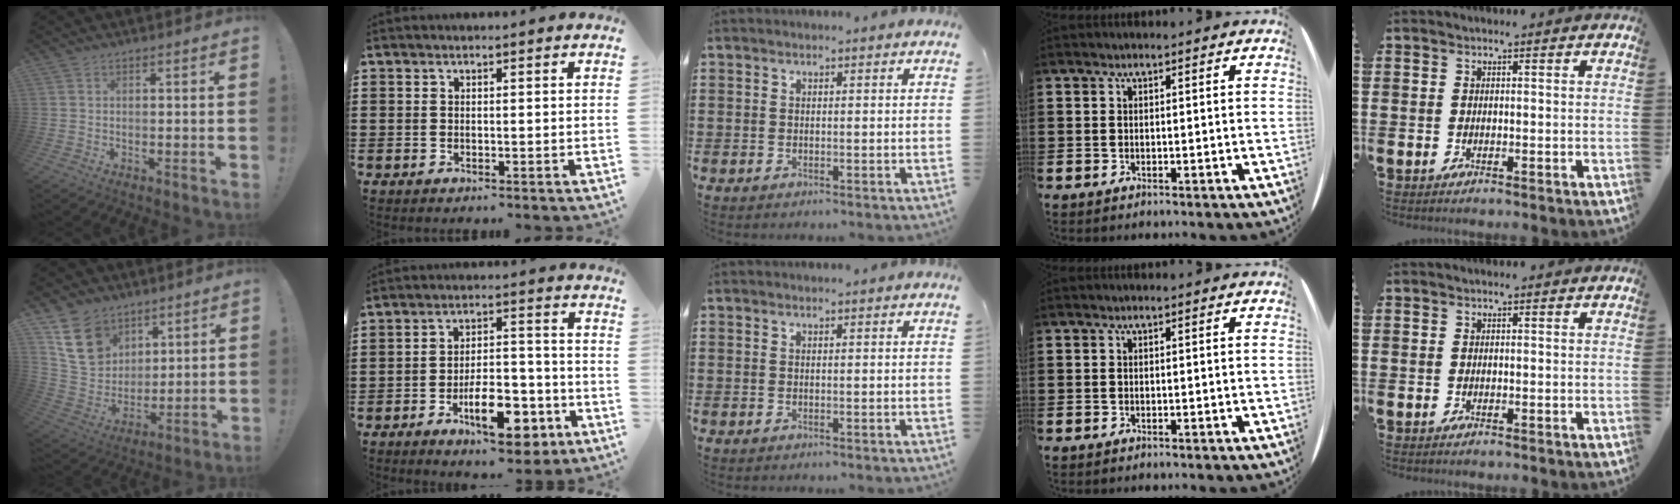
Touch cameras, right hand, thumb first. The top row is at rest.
{"thumb": {"total": 15.2, "force": [8.1, 11.4, 5.9], "torque": [-0.089, -0.047, 0.165]}, "index": {"total": 11.2, "force": [-5.8, 4.6, 8.5], "torque": [-0.116, 0.016, -0.095]}}